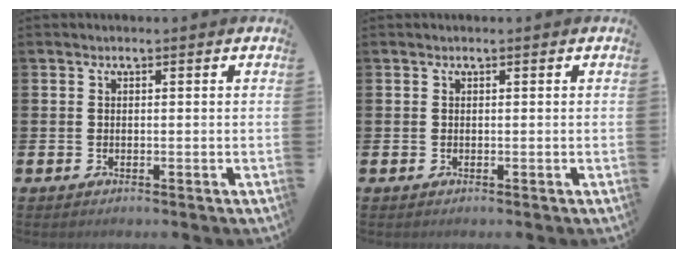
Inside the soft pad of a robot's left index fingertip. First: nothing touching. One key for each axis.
{"total": 0.0}